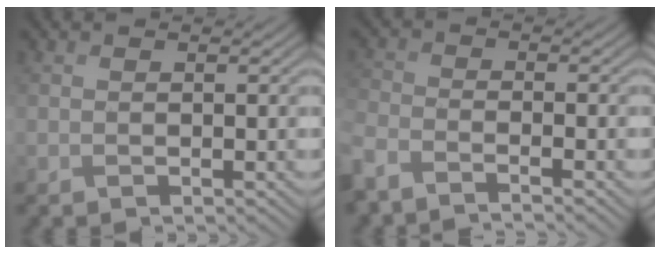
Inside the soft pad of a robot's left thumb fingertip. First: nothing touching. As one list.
[{"total": 5.2, "force": [-4.3, 1.3, 2.5], "torque": [-0.070, -0.016, -0.092]}]